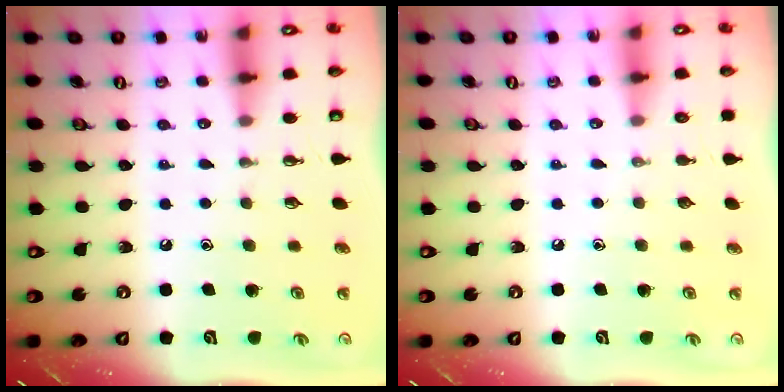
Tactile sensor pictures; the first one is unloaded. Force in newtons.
{"total": 0.0}